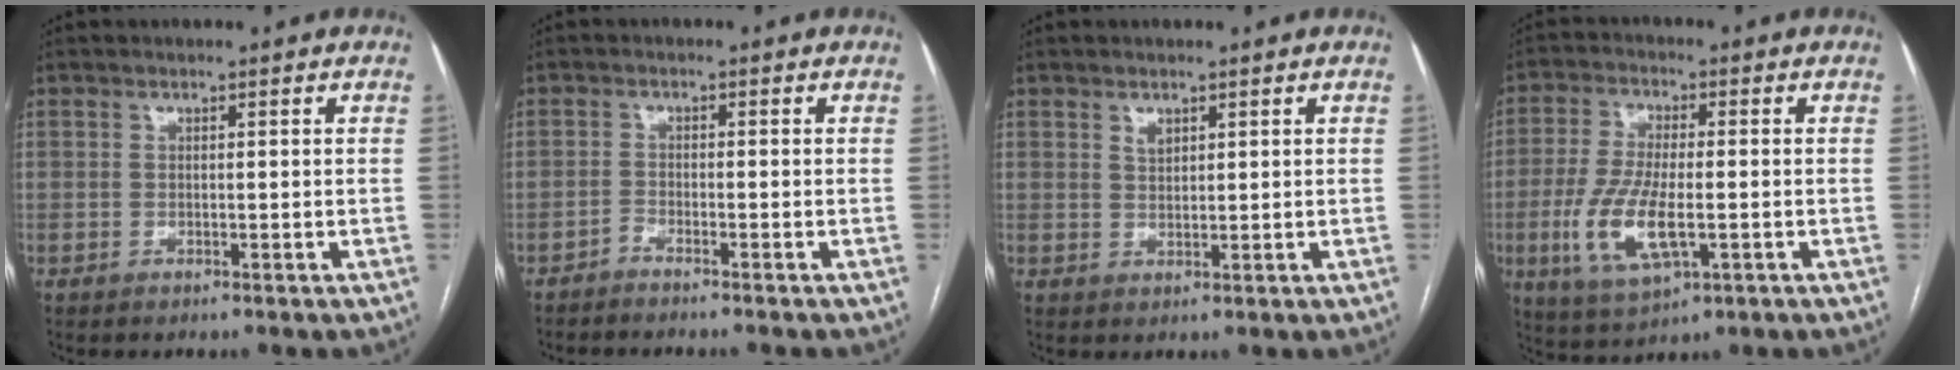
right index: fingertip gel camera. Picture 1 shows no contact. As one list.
[{"total": 2.2, "force": [-2.0, -0.4, 0.8], "torque": [-0.008, 0.003, -0.033]}, {"total": 1.6, "force": [1.0, 0.9, 0.9], "torque": [-0.017, 0.000, 0.022]}, {"total": 10.7, "force": [-2.5, 3.6, 9.8], "torque": [-0.211, -0.010, -0.040]}]